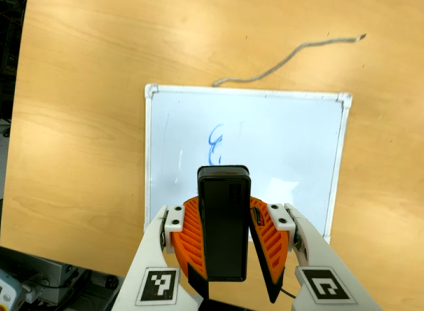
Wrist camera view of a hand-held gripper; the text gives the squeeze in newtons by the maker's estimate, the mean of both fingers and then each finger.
{"total": 10.7, "left": 9.9, "right": 11.5}